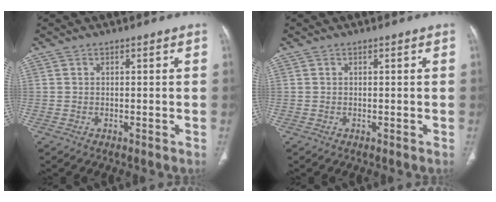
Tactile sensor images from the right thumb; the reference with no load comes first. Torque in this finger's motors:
{"motor_torque": [0.00, 0.00, 0.02, 0.02, 0.00]}